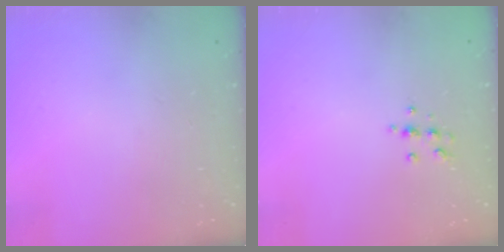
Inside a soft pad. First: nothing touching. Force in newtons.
{"total": 6.2, "press": 6.2, "slide": 0.9}